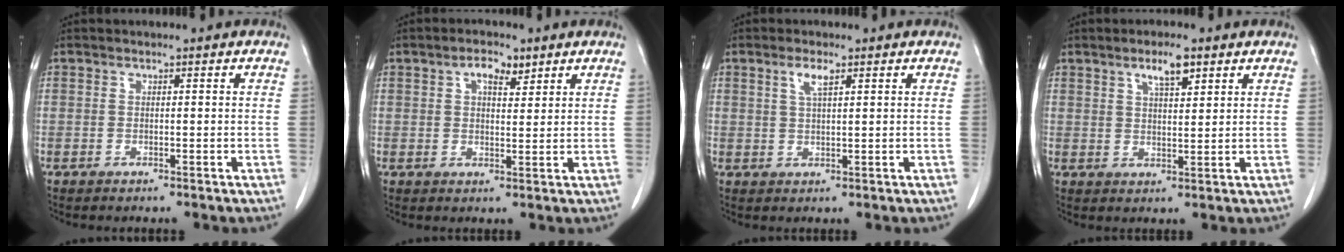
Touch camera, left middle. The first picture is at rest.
{"total": 3.9, "force": [2.2, 1.6, 2.7], "torque": [-0.047, 0.007, 0.038]}
{"total": 2.7, "force": [1.4, 0.5, 2.2], "torque": [-0.048, 0.002, 0.029]}
{"total": 4.5, "force": [2.8, 1.1, 3.4], "torque": [-0.063, 0.001, 0.049]}